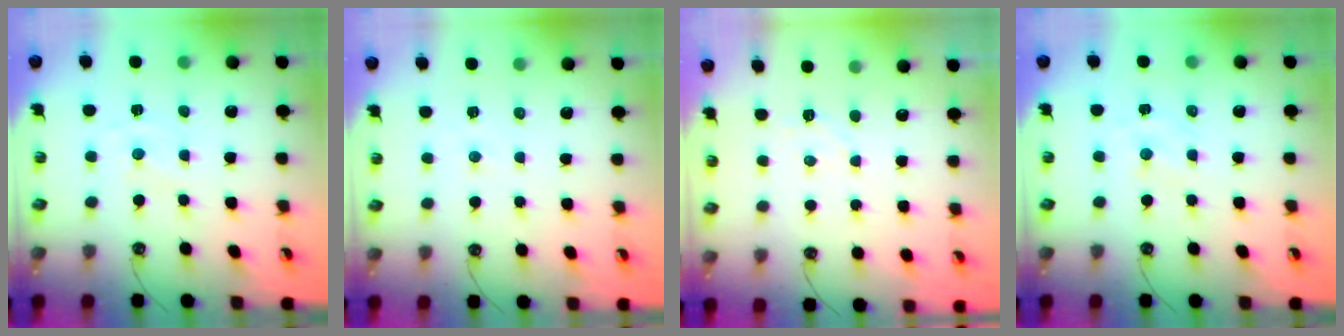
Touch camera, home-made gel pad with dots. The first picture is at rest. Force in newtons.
{"total": 2.6, "press": 2.6, "slide": 0.3}
{"total": 2.9, "press": 2.9, "slide": 0.4}
{"total": 1.0, "press": 0.9, "slide": 0.2}